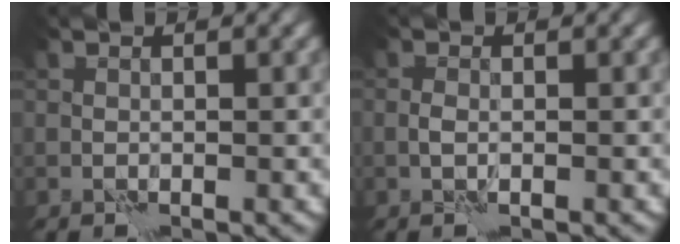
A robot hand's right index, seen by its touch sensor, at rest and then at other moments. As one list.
[{"total": 0.8, "force": [-0.1, 0.2, 0.8], "torque": [-0.019, 0.002, -0.005]}]